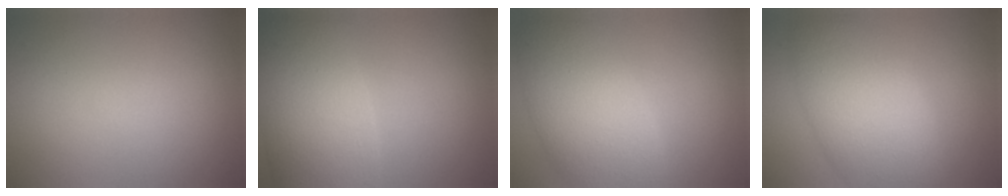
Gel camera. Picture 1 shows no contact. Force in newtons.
{"total": 8.3, "press": 8.3, "slide": 0.5}
{"total": 7.4, "press": 7.4, "slide": 0.4}
{"total": 8.3, "press": 8.3, "slide": 0.4}